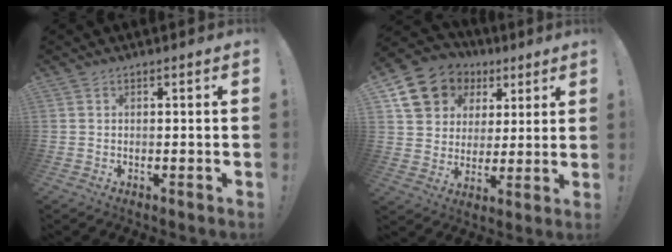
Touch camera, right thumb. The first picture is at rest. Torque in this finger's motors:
{"motor_torque": [1.15, 1.16, 0.27, 0.12, 0.03]}